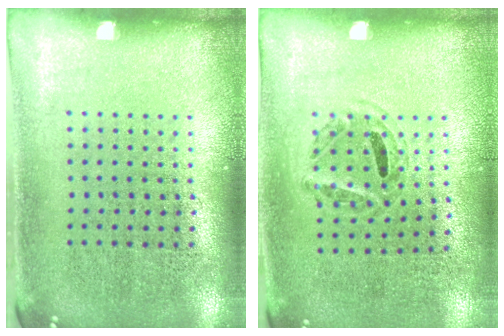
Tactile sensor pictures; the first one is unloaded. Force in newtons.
{"total": 1.0, "press": 0.7, "slide": 0.7}